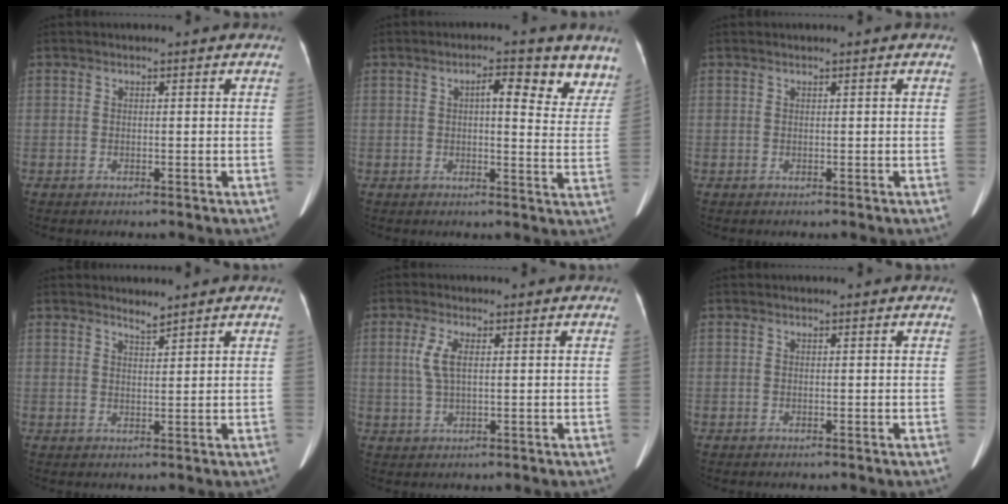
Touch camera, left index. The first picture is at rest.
{"total": 8.2, "force": [5.1, 2.7, 5.9], "torque": [-0.052, 0.006, 0.055]}
{"total": 0.0}
{"total": 1.6, "force": [1.5, -0.2, 0.4], "torque": [-0.010, -0.004, 0.030]}
{"total": 3.5, "force": [0.8, 1.0, 3.3], "torque": [-0.079, 0.004, 0.018]}
{"total": 0.0}